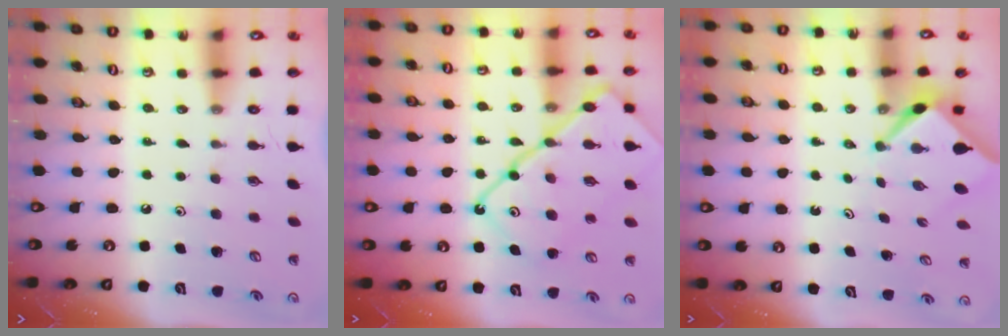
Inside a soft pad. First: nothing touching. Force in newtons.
{"total": 18.5, "press": 18.5, "slide": 1.7}
{"total": 2.7, "press": 2.7, "slide": 0.2}